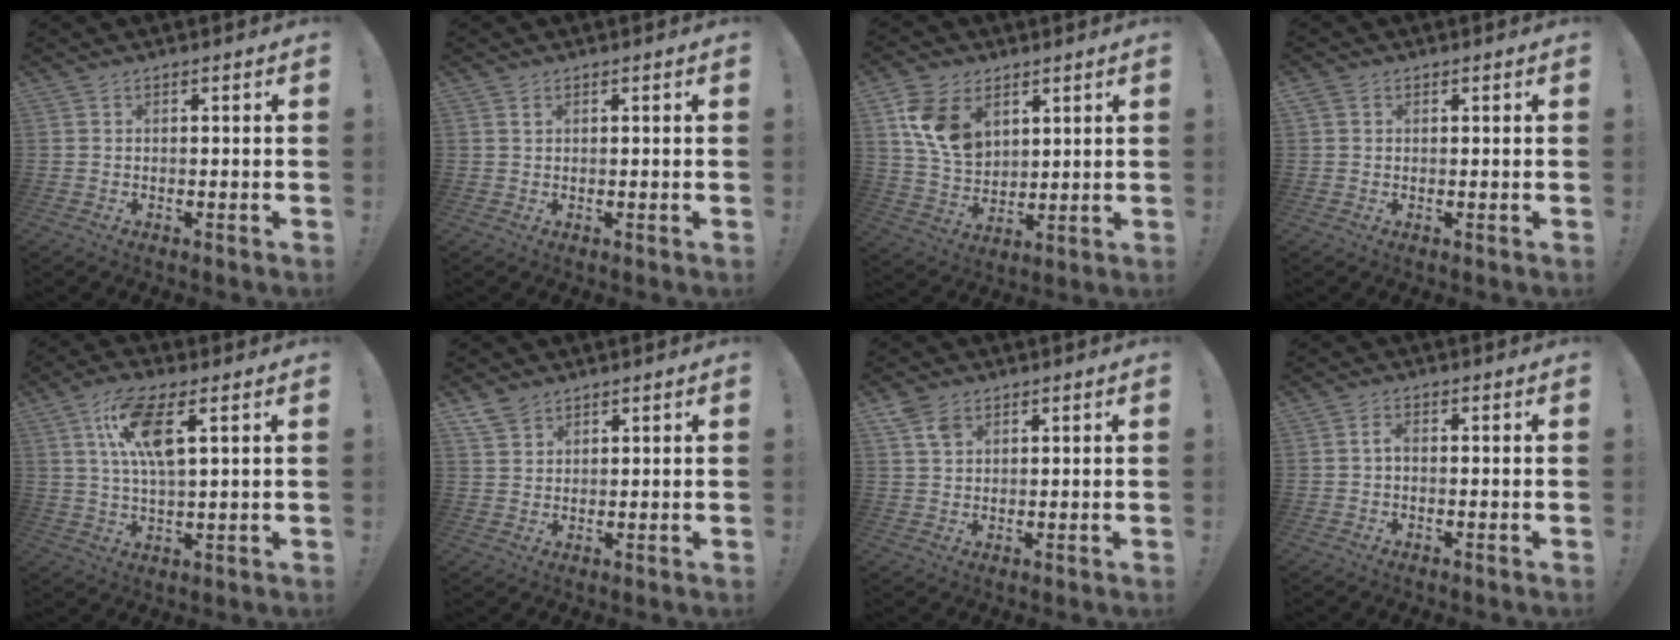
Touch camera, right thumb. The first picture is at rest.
{"total": 0.8, "force": [0.6, 0.2, 0.4], "torque": [-0.002, -0.003, 0.011]}
{"total": 13.5, "force": [6.1, 9.5, 7.5], "torque": [-0.132, -0.016, 0.122]}
{"total": 1.4, "force": [0.7, 1.0, 0.7], "torque": [-0.014, 0.004, 0.012]}
{"total": 12.5, "force": [4.9, 4.3, 10.6], "torque": [-0.200, -0.004, 0.085]}
{"total": 4.5, "force": [3.5, 2.6, 1.3], "torque": [-0.025, -0.015, 0.066]}
{"total": 4.8, "force": [3.0, 3.0, 2.4], "torque": [-0.045, -0.006, 0.058]}
{"total": 1.6, "force": [-0.4, 0.9, 1.3], "torque": [-0.030, 0.009, -0.007]}